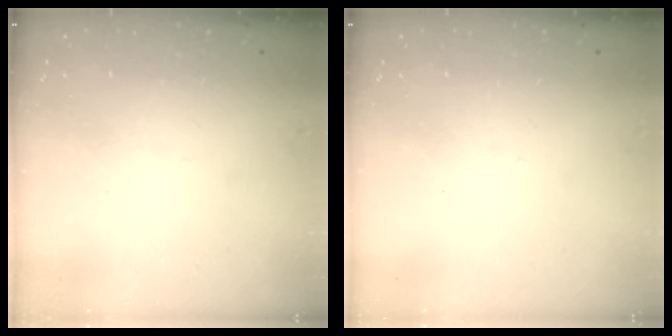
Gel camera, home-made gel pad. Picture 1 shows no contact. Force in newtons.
{"total": 0.0}